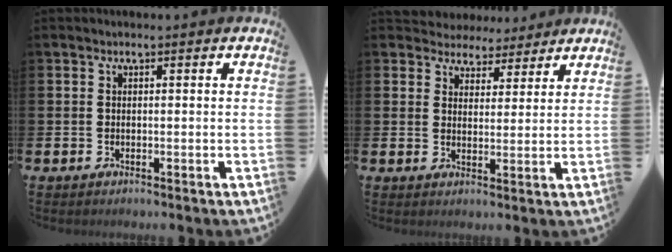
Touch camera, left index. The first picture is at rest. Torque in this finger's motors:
{"motor_torque": [1.05, -1.09, 0.16, 0.02]}